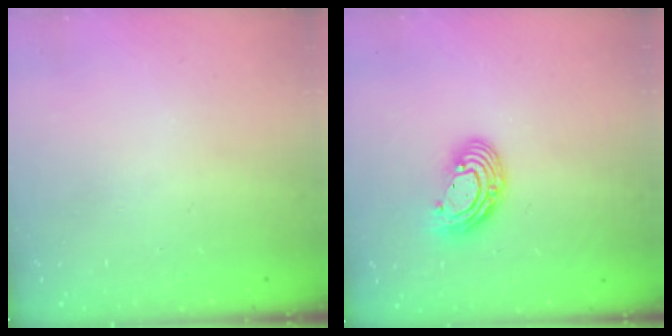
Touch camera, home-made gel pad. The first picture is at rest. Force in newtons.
{"total": 9.9, "press": 9.9, "slide": 0.8}